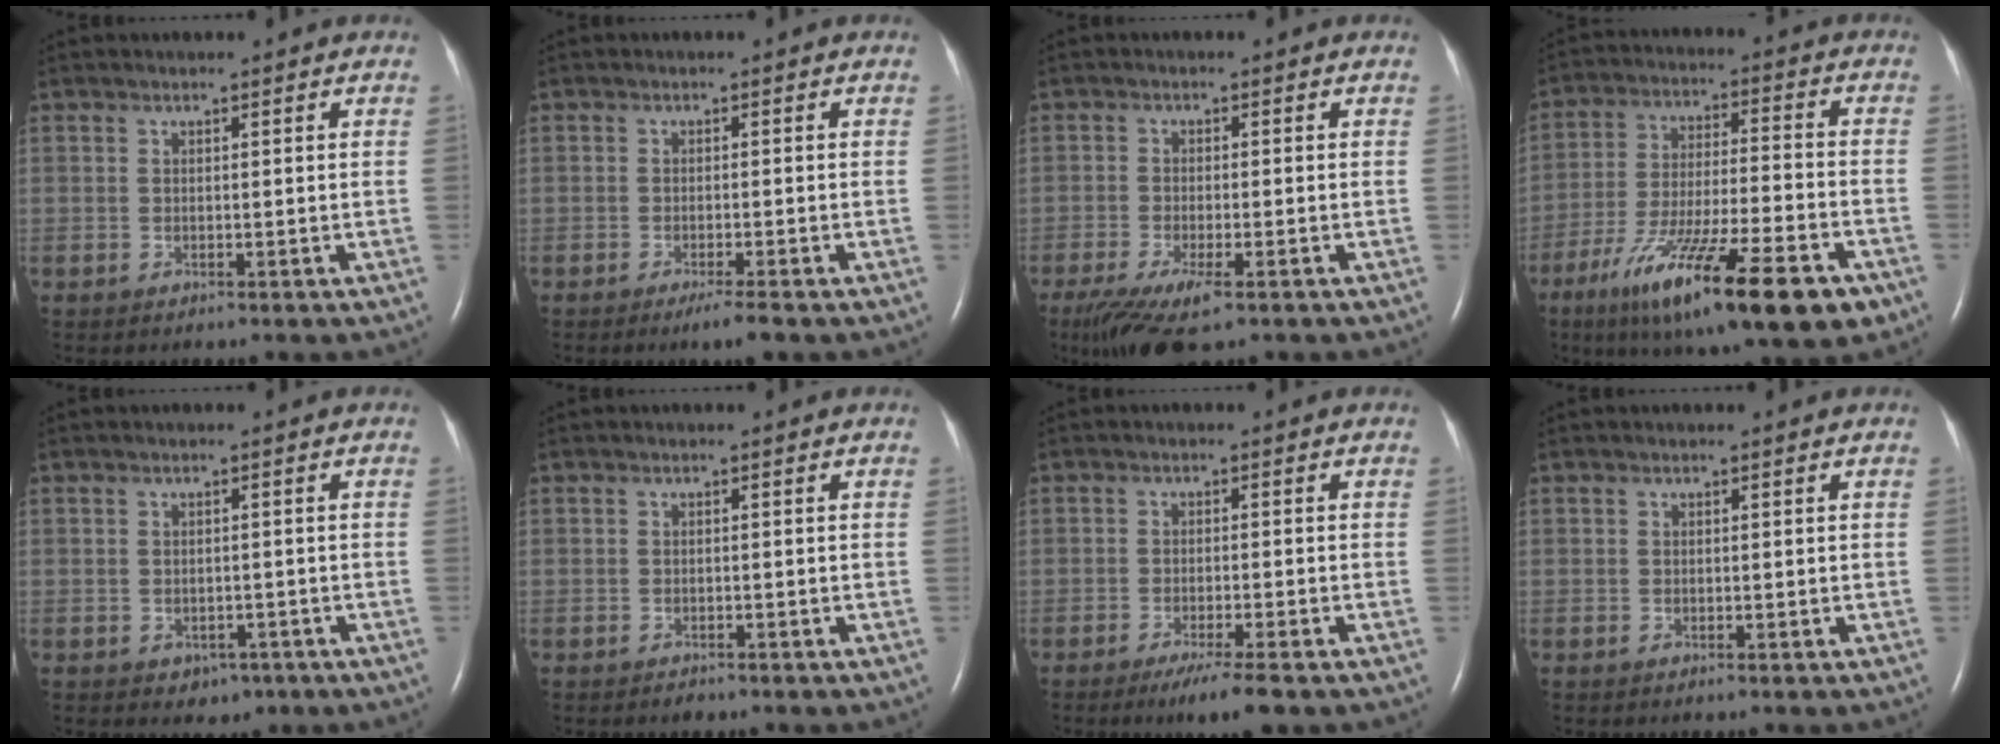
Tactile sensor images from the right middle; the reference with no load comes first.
{"total": 2.6, "force": [-1.8, -0.2, 1.9], "torque": [-0.034, -0.008, -0.029]}
{"total": 8.2, "force": [-5.1, 1.9, 6.1], "torque": [-0.110, -0.022, -0.084]}
{"total": 21.1, "force": [-12.0, 3.3, 17.0], "torque": [-0.249, -0.037, -0.195]}
{"total": 2.5, "force": [-1.2, 1.9, 1.0], "torque": [-0.010, 0.004, -0.006]}
{"total": 0.7, "force": [-0.6, 0.3, 0.1], "torque": [-0.005, -0.001, -0.007]}
{"total": 5.2, "force": [-3.6, 0.0, 3.8], "torque": [-0.063, -0.014, -0.058]}
{"total": 0.0}